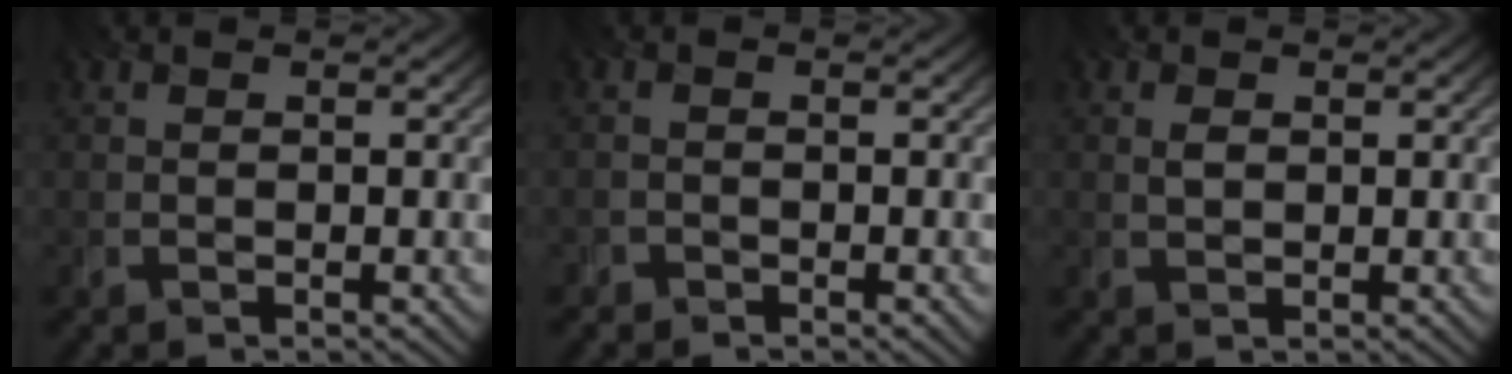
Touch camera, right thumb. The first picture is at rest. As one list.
[{"total": 1.0, "force": [-1.0, 0.3, -0.2], "torque": [0.004, -0.003, -0.021]}, {"total": 1.0, "force": [0.5, 0.6, 0.6], "torque": [-0.016, -0.001, 0.010]}]